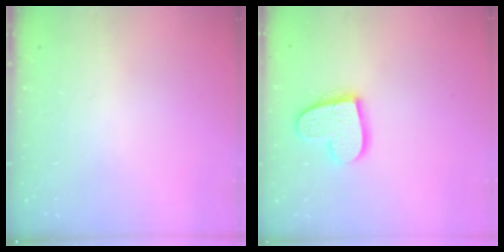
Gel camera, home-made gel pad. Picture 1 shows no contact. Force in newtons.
{"total": 13.9, "press": 13.9, "slide": 0.8}